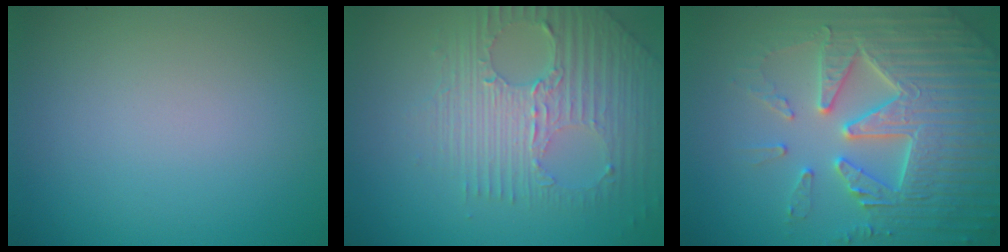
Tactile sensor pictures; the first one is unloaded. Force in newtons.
{"total": 7.1, "press": 4.7, "slide": 5.3}
{"total": 7.7, "press": 7.5, "slide": 1.5}